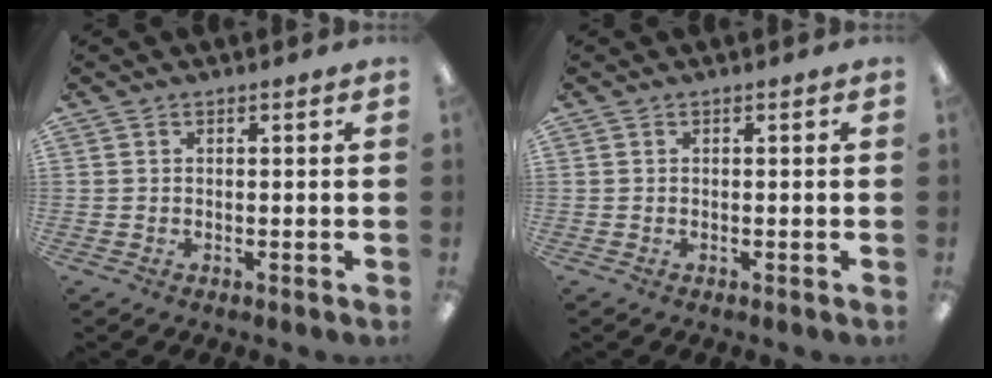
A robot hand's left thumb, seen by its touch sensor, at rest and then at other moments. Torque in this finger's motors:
{"motor_torque": [0.00, 0.00, 0.13, -0.01, 0.00]}